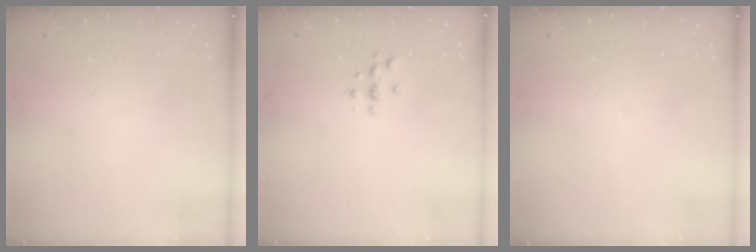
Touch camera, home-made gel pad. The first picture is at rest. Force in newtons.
{"total": 4.2, "press": 4.2, "slide": 0.5}
{"total": 0.0}